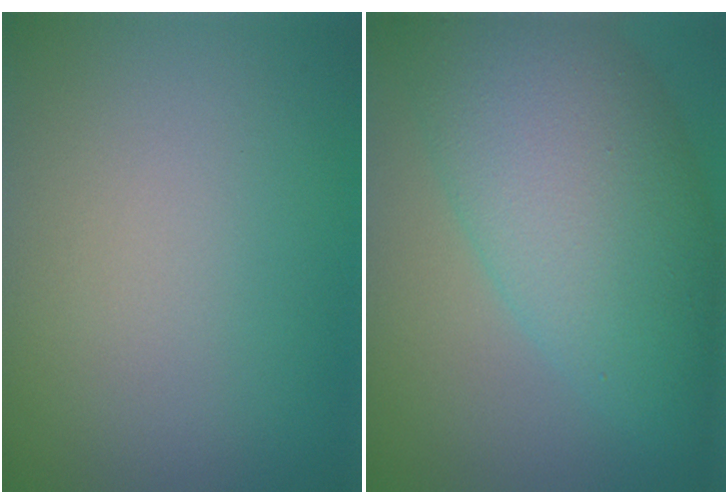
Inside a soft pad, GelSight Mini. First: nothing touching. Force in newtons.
{"total": 10.3, "press": 10.3, "slide": 0.2}